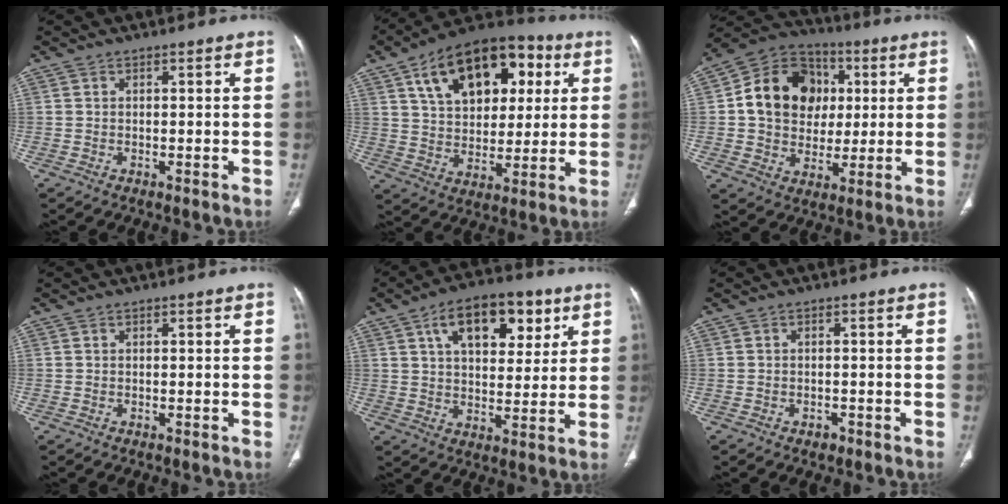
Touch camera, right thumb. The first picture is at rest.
{"total": 21.7, "force": [8.1, 13.3, 15.2], "torque": [-0.198, 0.001, 0.128]}
{"total": 16.8, "force": [2.7, 14.0, 8.9], "torque": [-0.117, 0.015, 0.044]}
{"total": 0.0}
{"total": 15.4, "force": [6.9, 8.3, 11.0], "torque": [-0.128, -0.011, 0.110]}
{"total": 1.4, "force": [-0.8, 1.0, 0.6], "torque": [-0.009, 0.004, -0.010]}